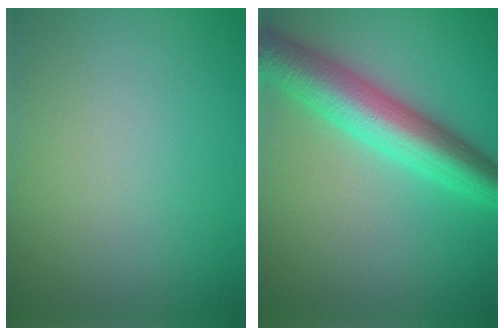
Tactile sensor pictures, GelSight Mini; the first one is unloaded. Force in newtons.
{"total": 7.8, "press": 7.8, "slide": 0.1}